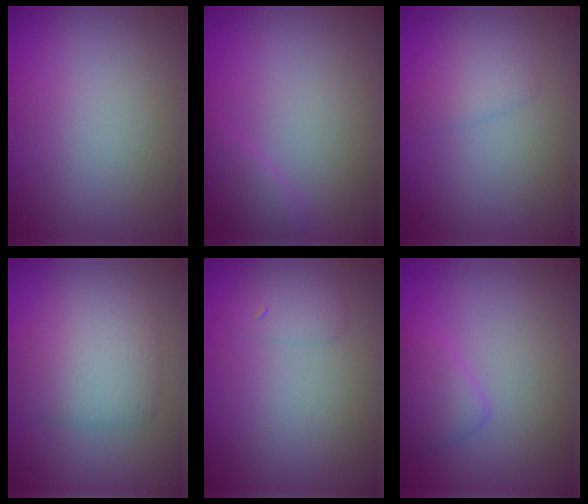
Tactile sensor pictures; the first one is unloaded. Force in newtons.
{"total": 1.4, "press": 1.4, "slide": 0.1}
{"total": 1.5, "press": 1.5, "slide": 0.1}
{"total": 3.9, "press": 3.9, "slide": 0.1}
{"total": 1.5, "press": 1.5, "slide": 0.0}
{"total": 2.0, "press": 2.0, "slide": 0.1}